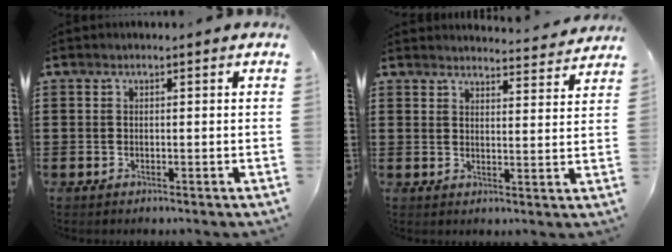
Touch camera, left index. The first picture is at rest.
{"total": 3.5, "force": [3.5, -0.2, 0.1], "torque": [-0.008, -0.026, 0.060]}